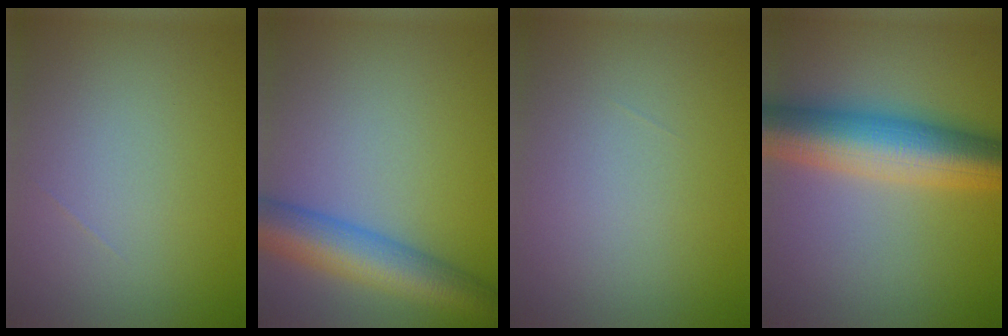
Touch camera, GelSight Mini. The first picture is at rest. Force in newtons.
{"total": 7.7, "press": 7.7, "slide": 0.3}
{"total": 0.0}
{"total": 9.6, "press": 9.6, "slide": 0.1}